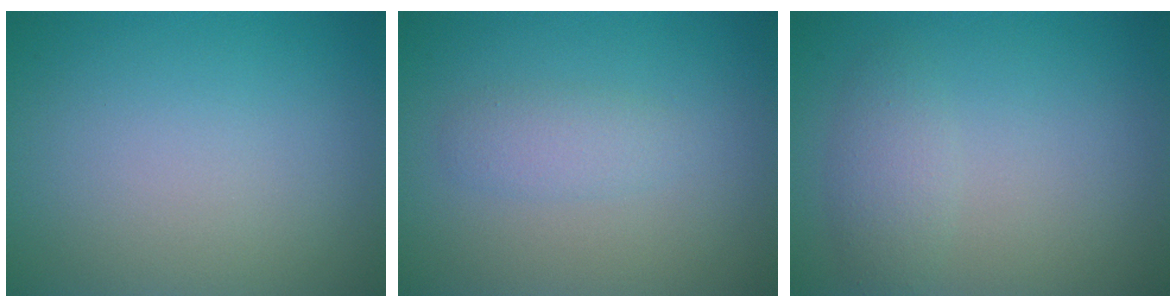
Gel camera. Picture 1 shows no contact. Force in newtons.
{"total": 1.7, "press": 1.7, "slide": 0.1}
{"total": 2.0, "press": 2.0, "slide": 0.0}